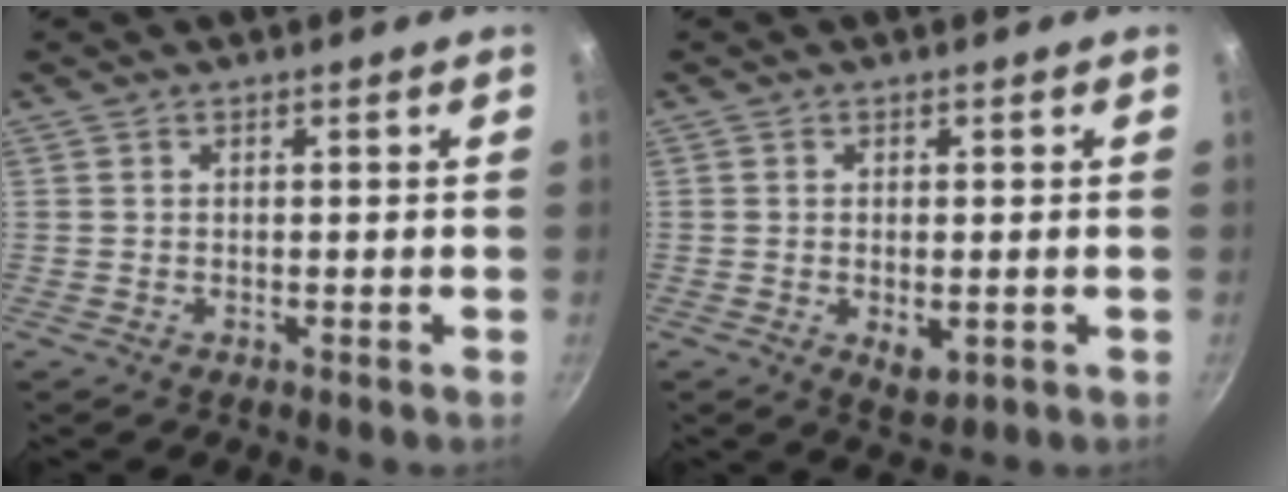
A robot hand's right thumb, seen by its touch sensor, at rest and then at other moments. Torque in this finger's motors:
{"motor_torque": [-0.18, 0.33, 0.29, 0.30, 0.08]}